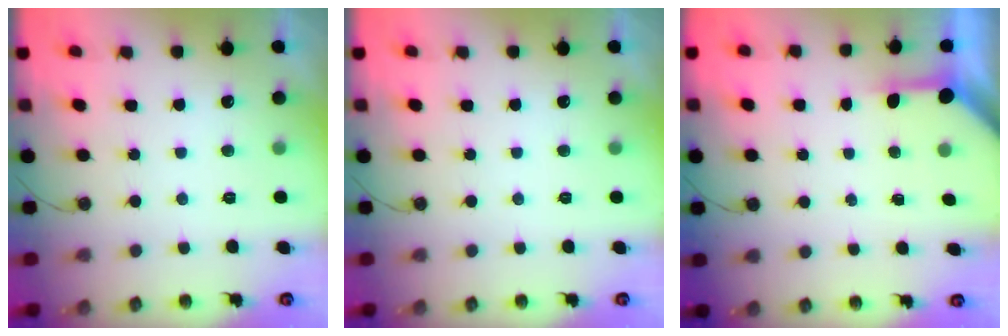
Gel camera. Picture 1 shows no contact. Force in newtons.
{"total": 0.0}
{"total": 3.4, "press": 3.3, "slide": 0.4}